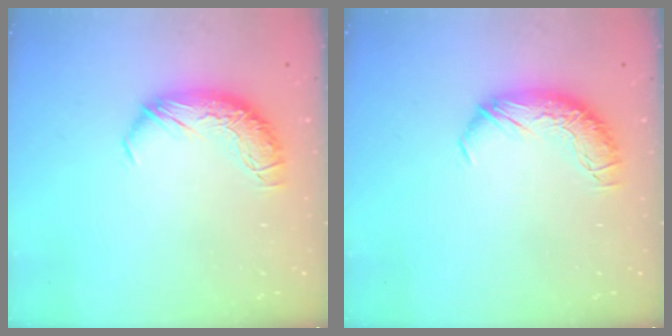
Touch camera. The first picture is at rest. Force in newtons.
{"total": 0.0}